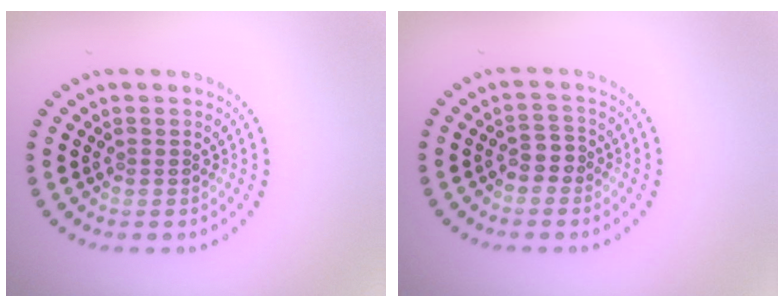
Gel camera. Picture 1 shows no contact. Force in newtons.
{"total": 1.6, "press": 1.3, "slide": 1.0}